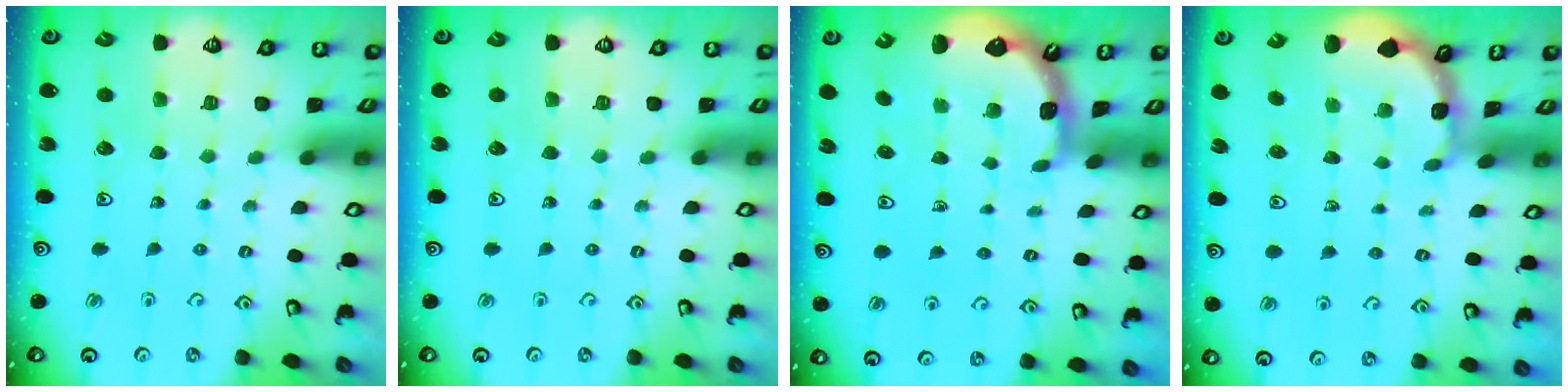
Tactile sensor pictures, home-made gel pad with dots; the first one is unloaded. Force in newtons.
{"total": 0.0}
{"total": 1.2, "press": 1.2, "slide": 0.1}
{"total": 1.1, "press": 1.1, "slide": 0.3}